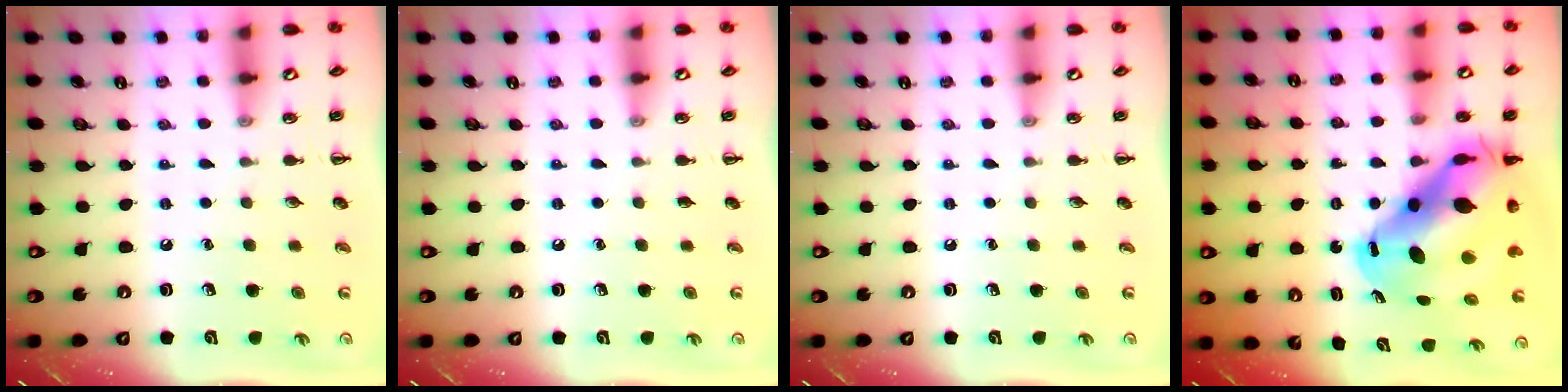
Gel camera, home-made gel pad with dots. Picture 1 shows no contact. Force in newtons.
{"total": 0.0}
{"total": 0.0}
{"total": 17.3, "press": 16.7, "slide": 4.7}